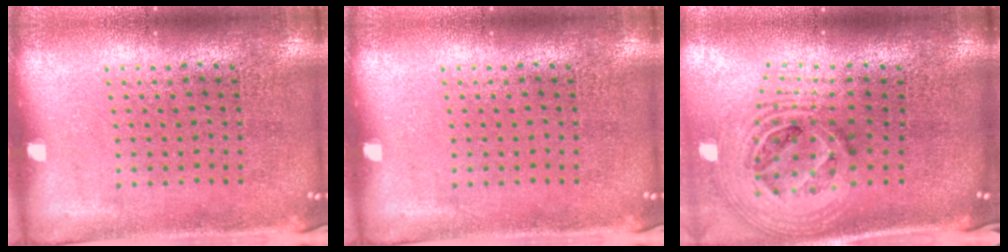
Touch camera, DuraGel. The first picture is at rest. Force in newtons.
{"total": 0.0}
{"total": 2.8, "press": 1.9, "slide": 2.0}